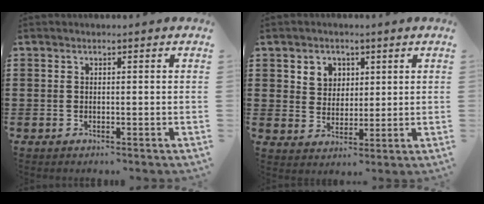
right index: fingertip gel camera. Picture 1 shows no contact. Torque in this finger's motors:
{"motor_torque": [0.12, 0.05, 0.26, 0.05]}